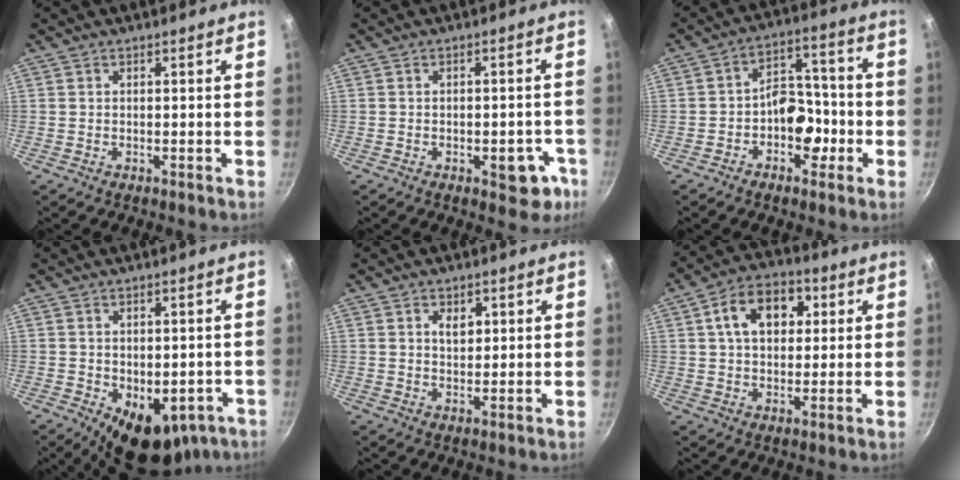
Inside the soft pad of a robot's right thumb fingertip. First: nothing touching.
{"total": 7.1, "force": [-2.8, 3.8, 5.2], "torque": [-0.034, 0.017, -0.028]}
{"total": 9.5, "force": [-2.9, 6.7, 6.2], "torque": [-0.034, 0.051, -0.051]}
{"total": 12.1, "force": [-4.8, 7.5, 8.2], "torque": [-0.070, -0.001, -0.045]}
{"total": 3.4, "force": [1.2, 2.3, 2.2], "torque": [-0.022, -0.007, 0.020]}
{"total": 11.7, "force": [3.3, 8.0, 8.0], "torque": [-0.096, 0.010, 0.041]}